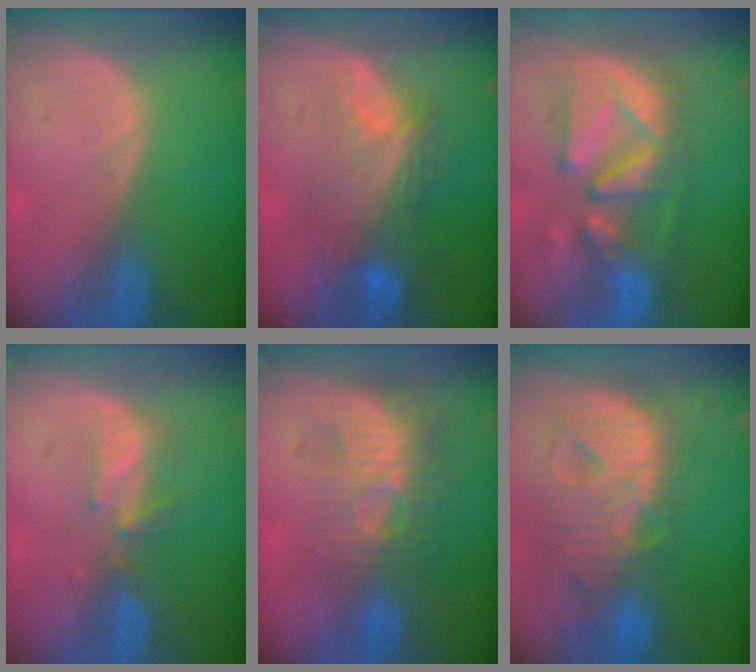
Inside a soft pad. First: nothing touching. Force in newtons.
{"total": 9.5, "press": 8.1, "slide": 4.9}
{"total": 11.5, "press": 10.8, "slide": 4.1}
{"total": 3.4, "press": 3.3, "slide": 0.7}
{"total": 9.8, "press": 8.5, "slide": 4.9}
{"total": 13.3, "press": 11.4, "slide": 7.0}